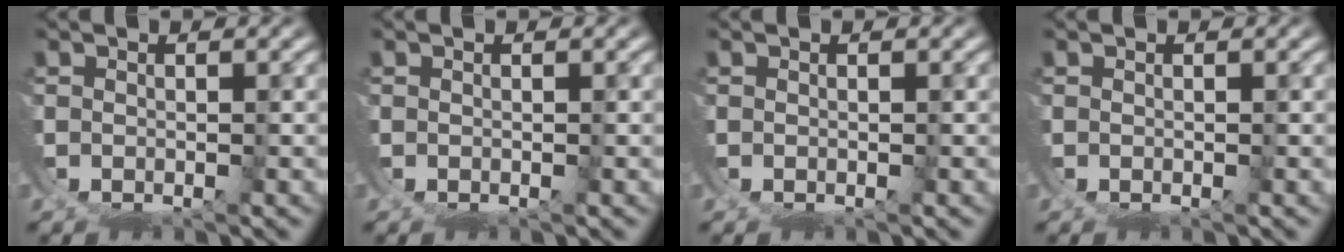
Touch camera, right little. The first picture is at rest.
{"total": 0.0}
{"total": 0.0}
{"total": 0.0}